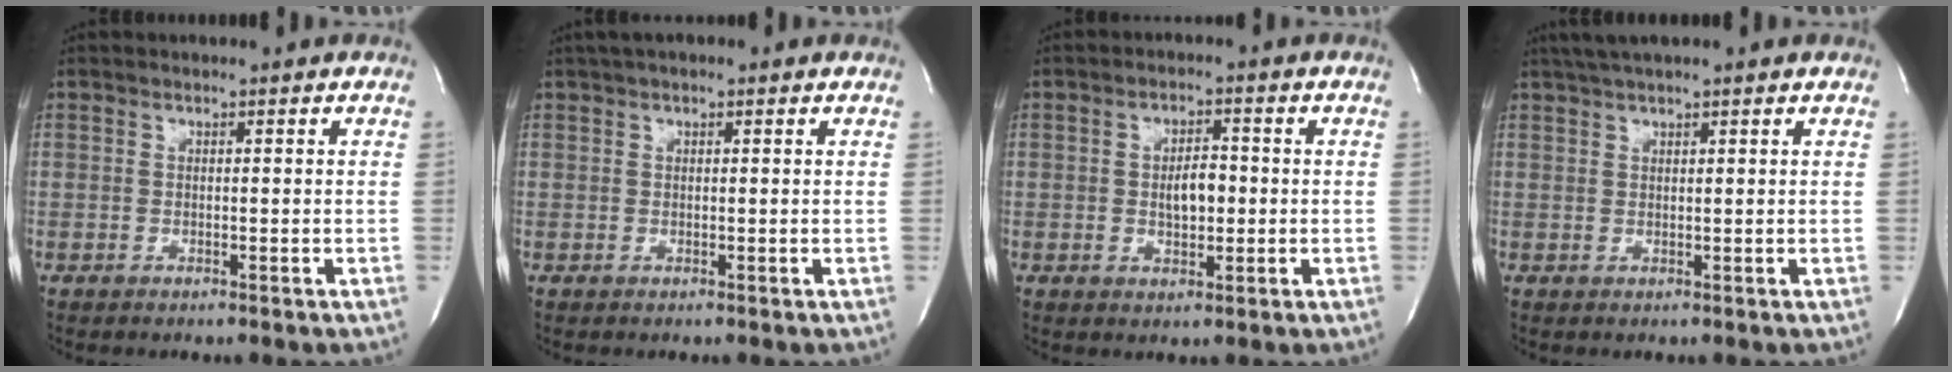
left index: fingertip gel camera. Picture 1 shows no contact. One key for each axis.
{"total": 2.6, "fx": 1.4, "fy": 1.0, "fz": 1.9, "tx": -0.035, "ty": 0.016, "tz": 0.021}
{"total": 4.1, "fx": -0.6, "fy": 1.9, "fz": 3.6, "tx": -0.058, "ty": -0.008, "tz": -0.008}
{"total": 4.4, "fx": 3.5, "fy": -0.1, "fz": 2.7, "tx": -0.048, "ty": 0.022, "tz": 0.061}